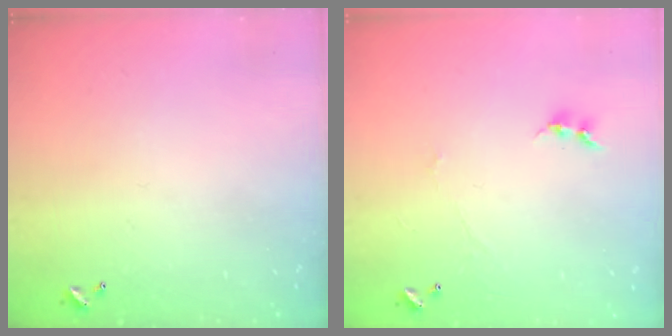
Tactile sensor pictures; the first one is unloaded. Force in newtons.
{"total": 0.6, "press": 0.3, "slide": 0.5}